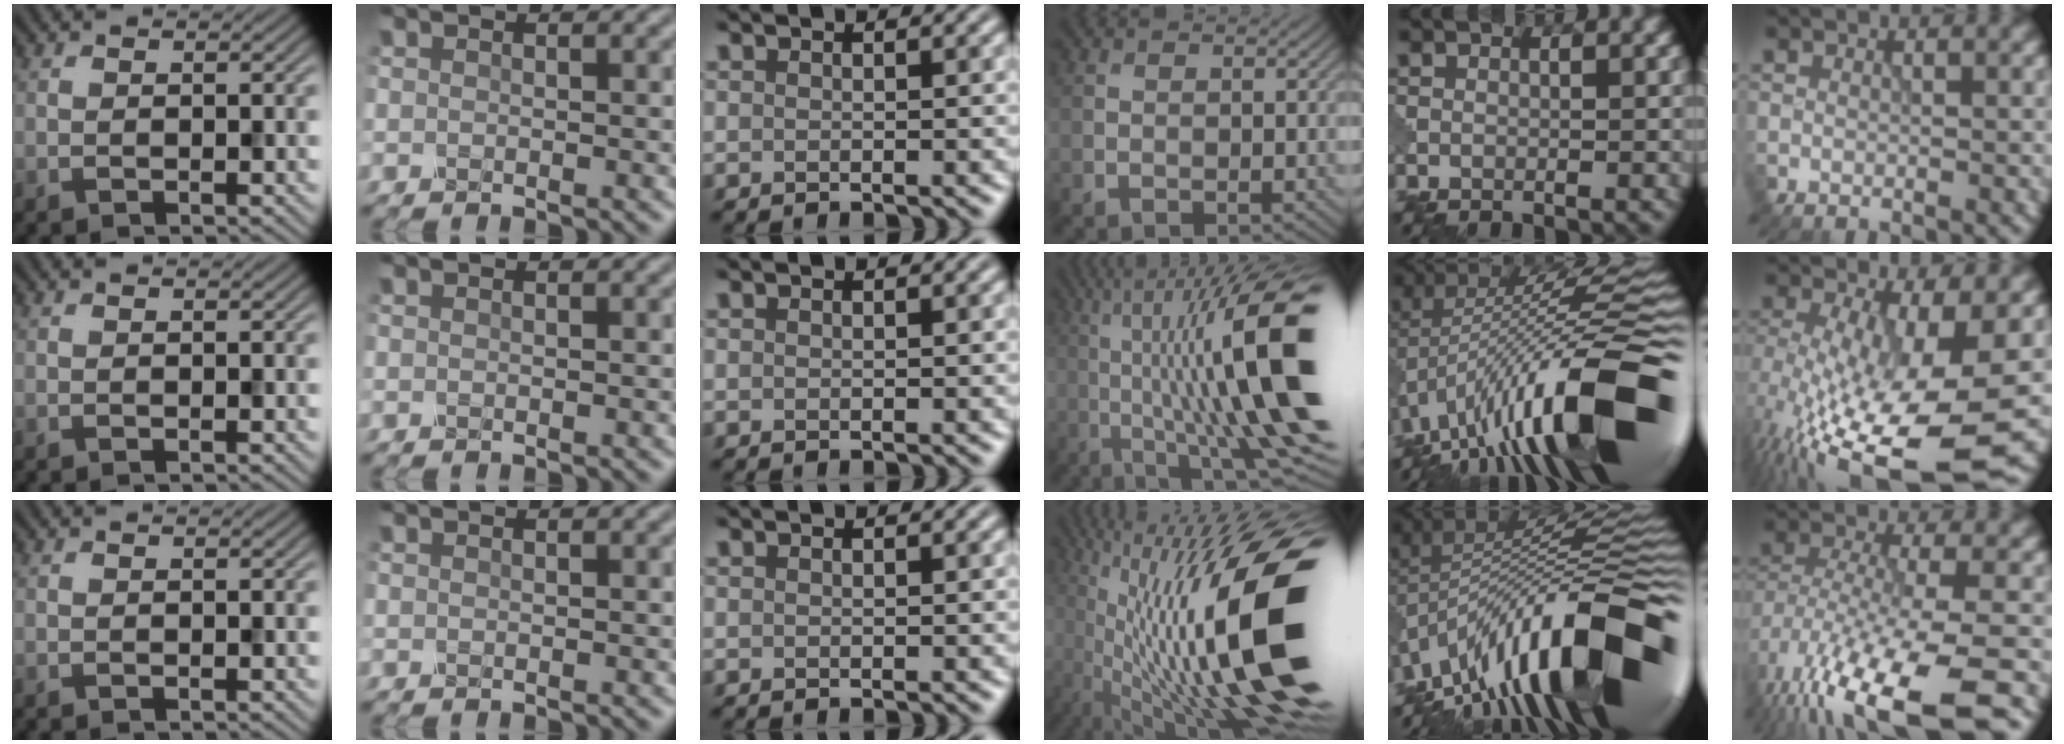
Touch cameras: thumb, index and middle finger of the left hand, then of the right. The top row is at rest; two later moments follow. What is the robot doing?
{"motion": "shake", "object": "plastic piggy bank"}